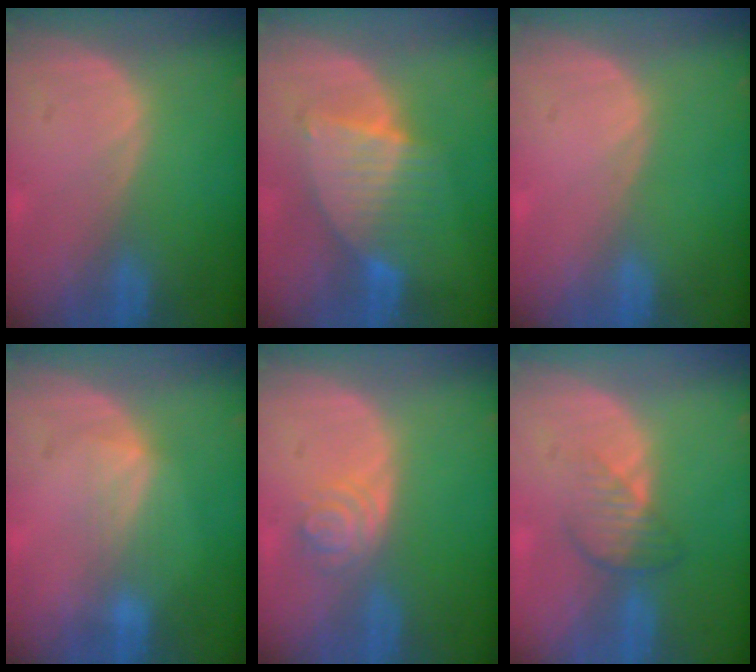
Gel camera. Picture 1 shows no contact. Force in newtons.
{"total": 6.3, "press": 6.3, "slide": 0.6}
{"total": 0.0}
{"total": 2.7, "press": 2.7, "slide": 0.4}
{"total": 4.0, "press": 3.6, "slide": 1.7}
{"total": 3.8, "press": 3.4, "slide": 1.6}